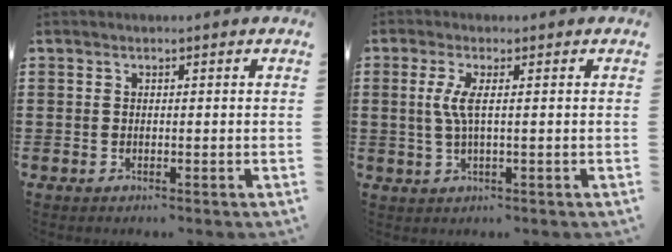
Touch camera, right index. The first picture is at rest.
{"total": 3.5, "force": [0.2, 0.1, 3.5], "torque": [-0.082, -0.011, -0.003]}